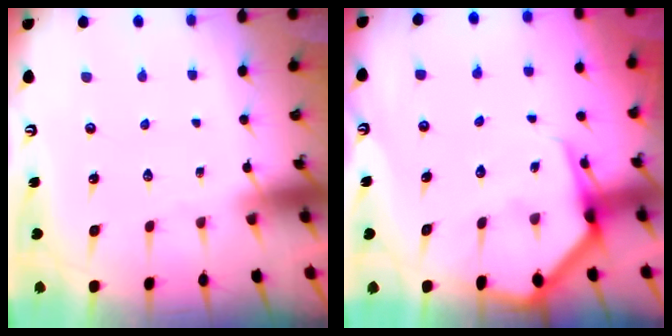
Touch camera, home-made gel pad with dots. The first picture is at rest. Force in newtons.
{"total": 5.7, "press": 5.6, "slide": 0.6}